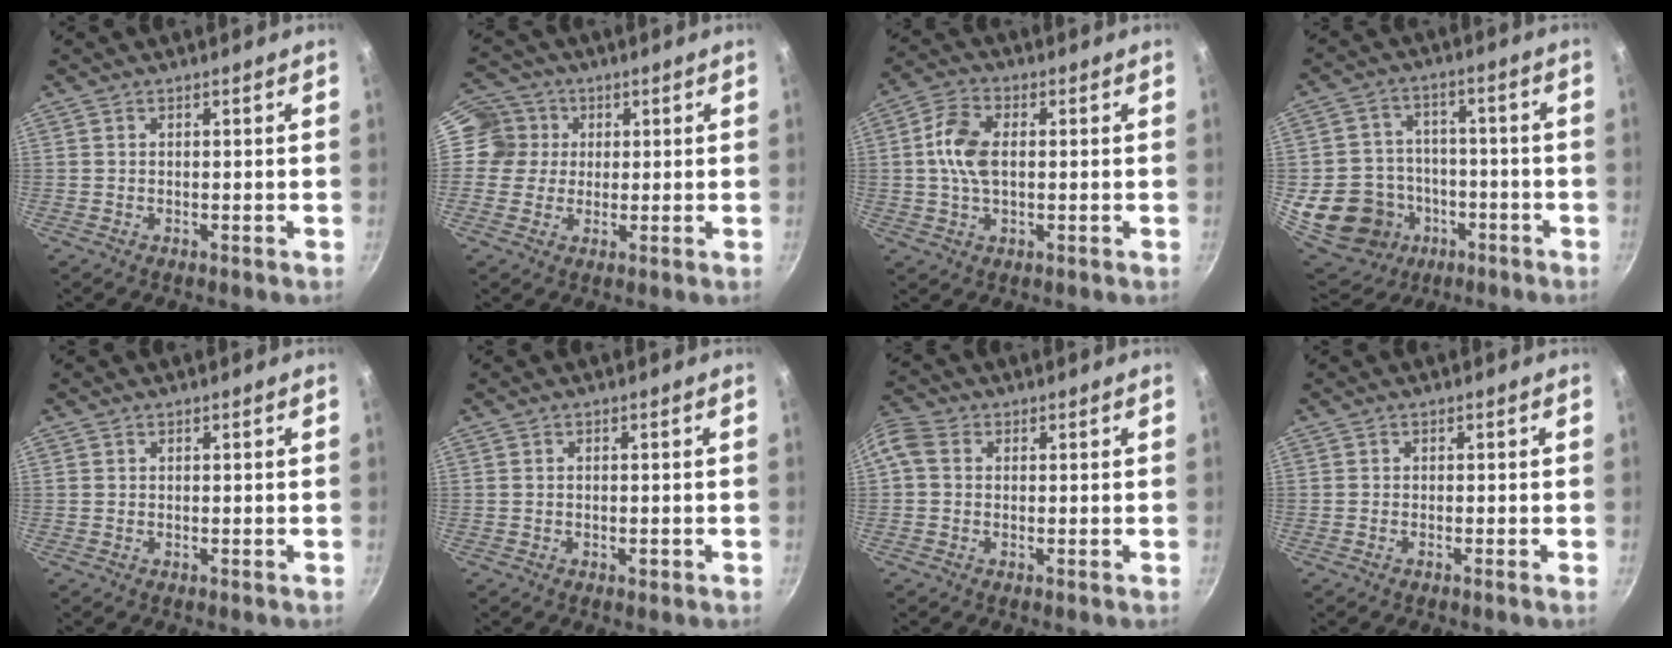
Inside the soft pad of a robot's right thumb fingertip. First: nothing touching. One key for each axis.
{"total": 6.7, "fx": 1.1, "fy": 6.4, "fz": 1.2, "tx": 0.017, "ty": 0.010, "tz": 0.001}
{"total": 7.9, "fx": 0.6, "fy": 4.6, "fz": 6.4, "tx": -0.121, "ty": 0.016, "tz": 0.005}
{"total": 16.1, "fx": -4.5, "fy": 14.4, "fz": 5.7, "tx": -0.083, "ty": 0.043, "tz": -0.056}
{"total": 0.0}
{"total": 1.0, "fx": -0.4, "fy": 0.5, "fz": 0.7, "tx": -0.011, "ty": 0.003, "tz": -0.006}
{"total": 6.2, "fx": 0.6, "fy": 5.0, "fz": 3.7, "tx": -0.091, "ty": 0.022, "tz": -0.004}
{"total": 0.5, "fx": -0.4, "fy": -0.2, "fz": 0.4, "tx": -0.018, "ty": 0.004, "tz": -0.010}